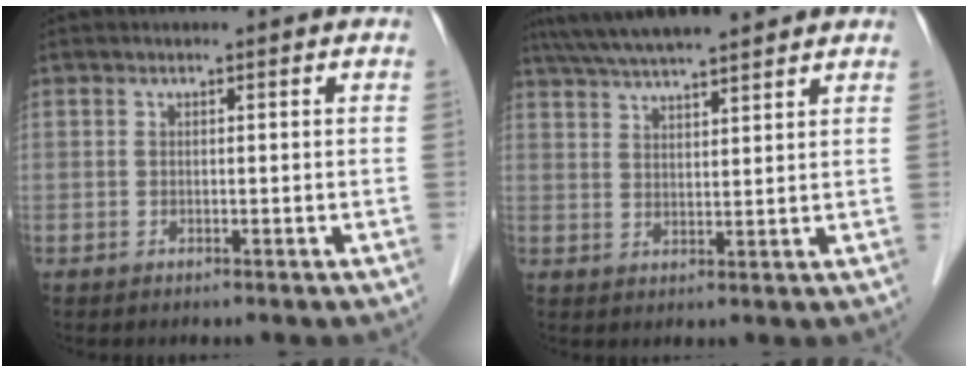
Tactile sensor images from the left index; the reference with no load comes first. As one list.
[{"total": 12.7, "force": [11.2, 1.0, 5.9], "torque": [-0.104, 0.032, 0.176]}]